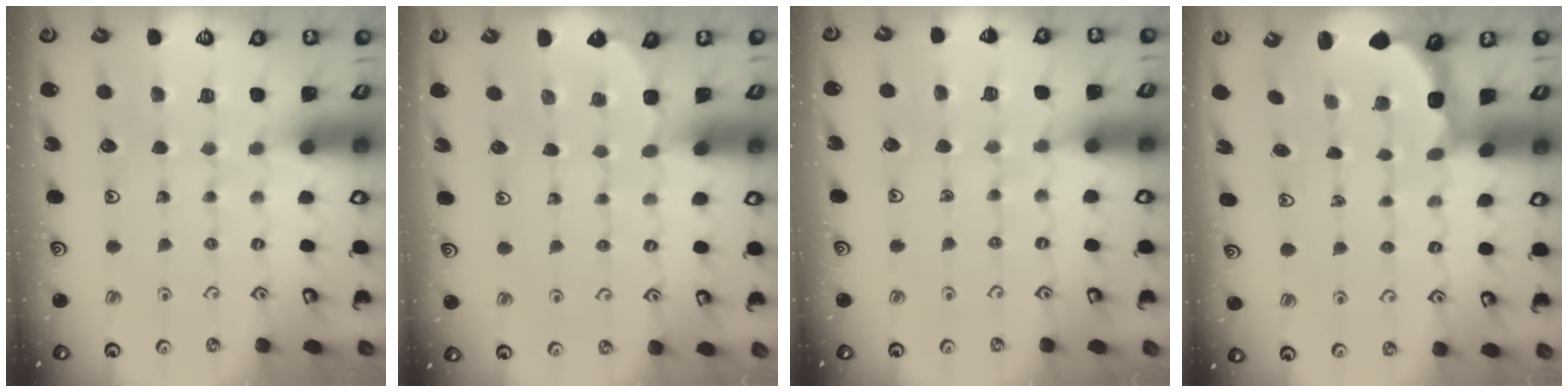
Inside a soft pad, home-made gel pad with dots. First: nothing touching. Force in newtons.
{"total": 1.7, "press": 1.7, "slide": 0.1}
{"total": 4.3, "press": 4.3, "slide": 0.6}
{"total": 2.8, "press": 2.5, "slide": 1.4}